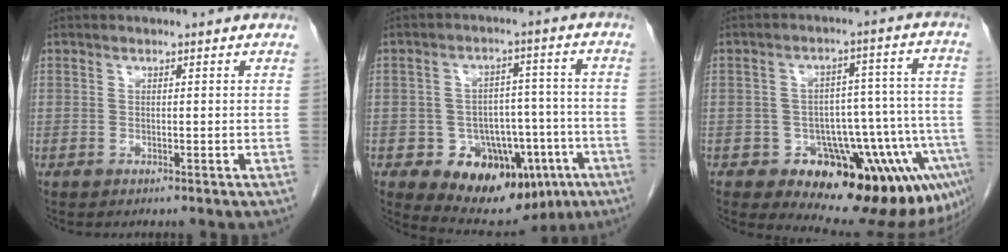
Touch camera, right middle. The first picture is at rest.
{"total": 15.4, "force": [-7.8, 9.5, 9.2], "torque": [-0.110, 0.029, -0.100]}
{"total": 18.8, "force": [-10.9, 7.6, 13.3], "torque": [-0.053, 0.063, -0.124]}